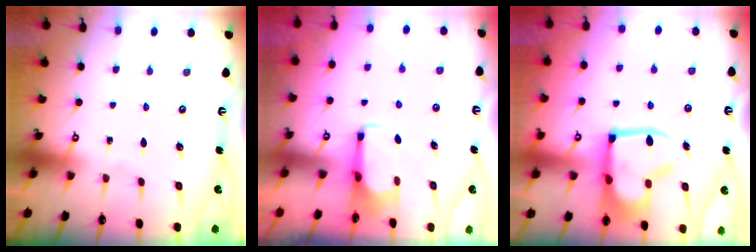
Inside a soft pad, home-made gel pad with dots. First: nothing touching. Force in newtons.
{"total": 2.8, "press": 2.8, "slide": 0.4}
{"total": 12.3, "press": 12.2, "slide": 1.7}